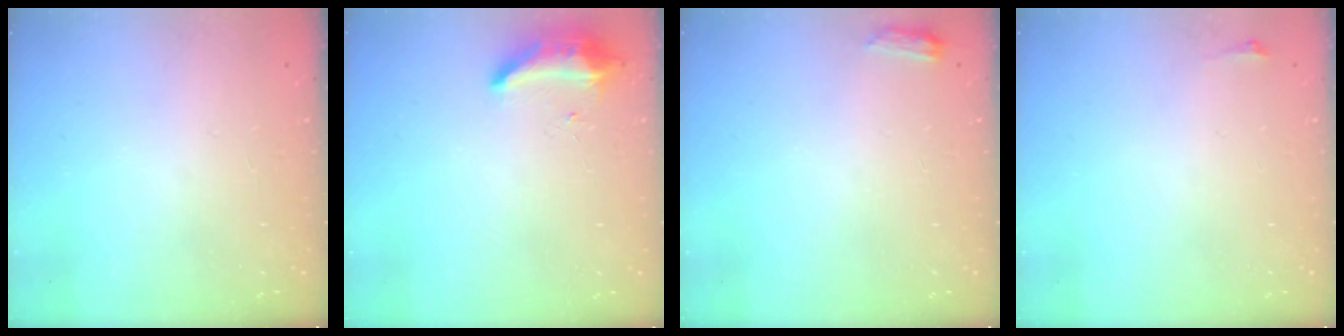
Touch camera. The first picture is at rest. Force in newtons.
{"total": 8.2, "press": 8.2, "slide": 0.7}
{"total": 3.4, "press": 3.4, "slide": 0.5}
{"total": 3.9, "press": 2.7, "slide": 2.8}